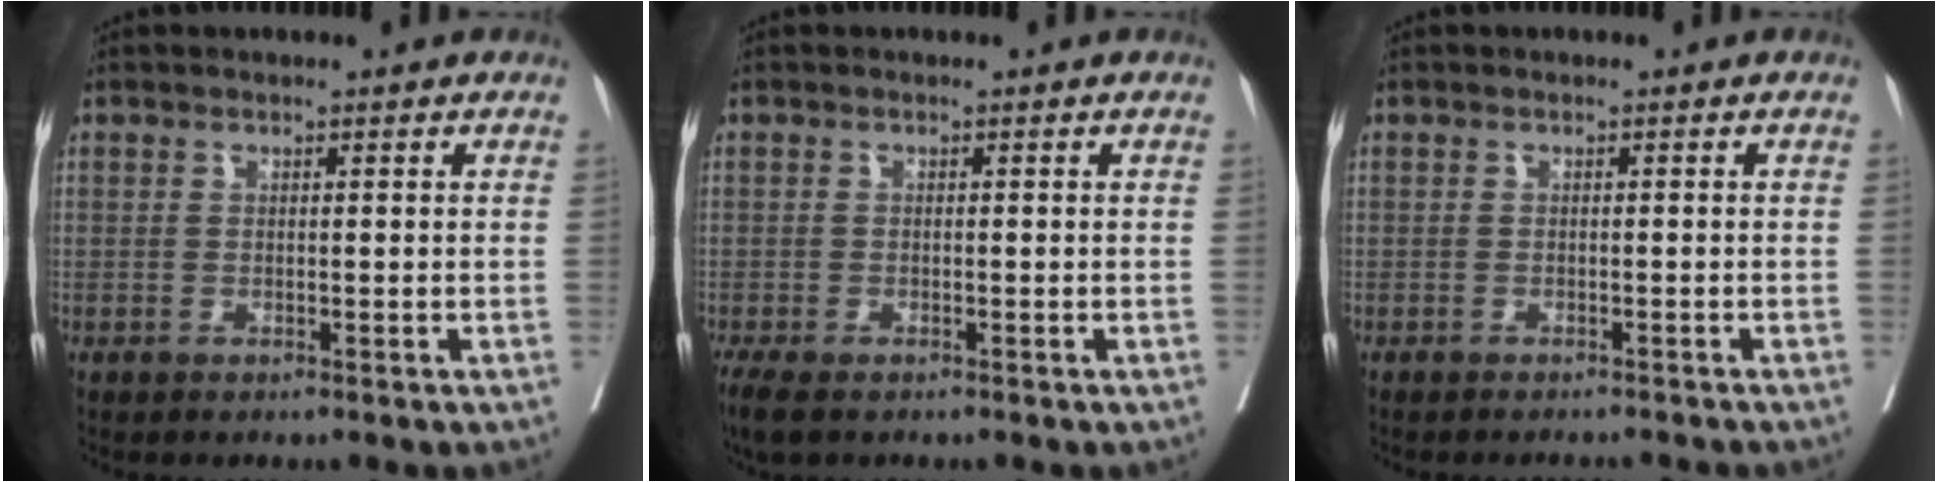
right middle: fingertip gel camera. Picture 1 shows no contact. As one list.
[{"total": 4.7, "force": [-3.4, 1.8, 2.7], "torque": [-0.052, -0.016, -0.056]}, {"total": 3.2, "force": [-3.1, -0.2, 0.4], "torque": [-0.001, -0.009, -0.037]}]